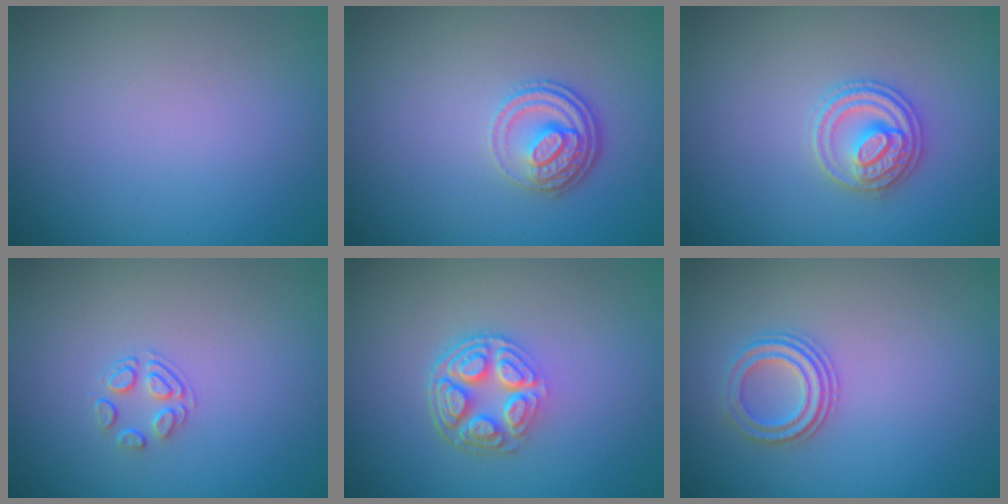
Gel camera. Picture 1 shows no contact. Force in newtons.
{"total": 3.5, "press": 2.6, "slide": 2.3}
{"total": 2.9, "press": 2.9, "slide": 0.1}
{"total": 1.7, "press": 1.0, "slide": 1.4}
{"total": 5.2, "press": 3.7, "slide": 3.6}
{"total": 2.6, "press": 2.3, "slide": 1.2}